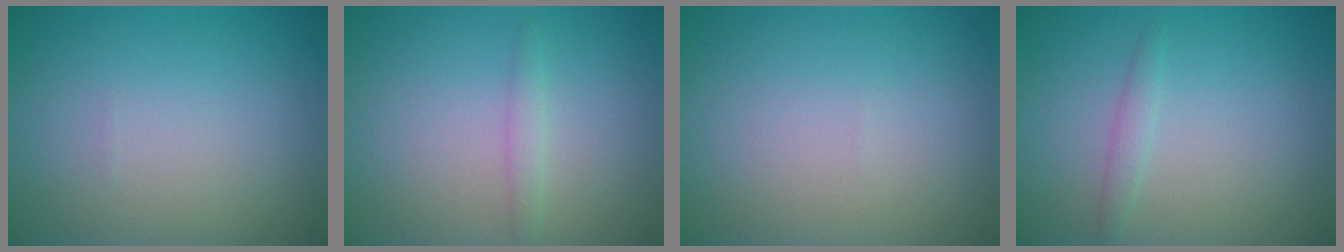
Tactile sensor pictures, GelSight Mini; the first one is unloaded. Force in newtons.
{"total": 1.1, "press": 1.1, "slide": 0.0}
{"total": 0.0}
{"total": 1.2, "press": 1.2, "slide": 0.1}